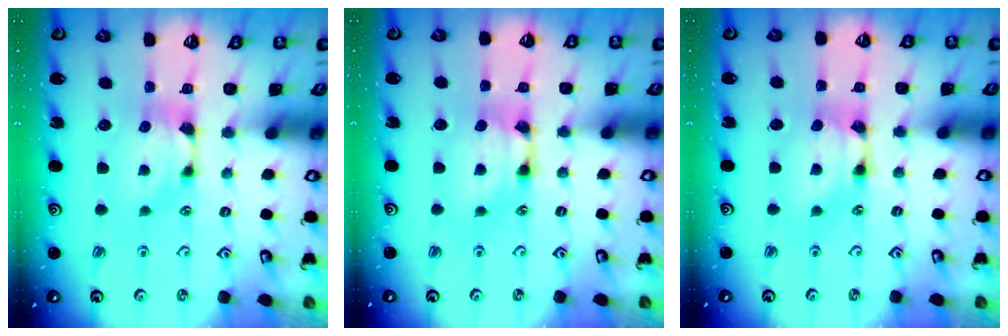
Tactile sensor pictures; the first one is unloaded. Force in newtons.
{"total": 2.2, "press": 2.2, "slide": 0.1}
{"total": 1.9, "press": 1.9, "slide": 0.1}